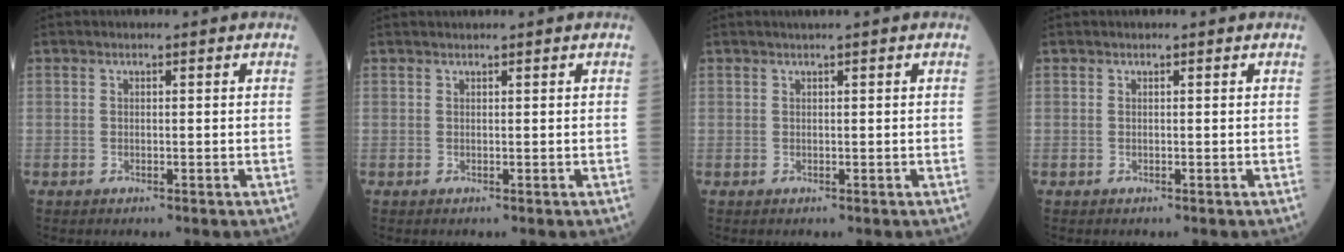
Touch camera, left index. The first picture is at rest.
{"total": 0.9, "force": [0.8, -0.2, 0.3], "torque": [-0.009, 0.012, 0.024]}
{"total": 0.7, "force": [0.4, -0.2, 0.5], "torque": [-0.014, 0.002, 0.012]}
{"total": 0.0}